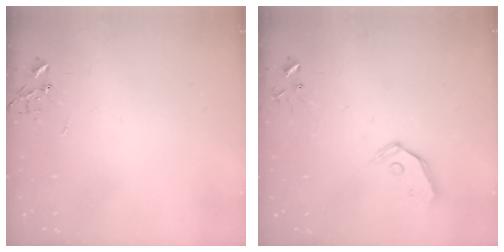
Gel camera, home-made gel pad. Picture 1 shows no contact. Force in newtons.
{"total": 7.7, "press": 7.6, "slide": 0.9}